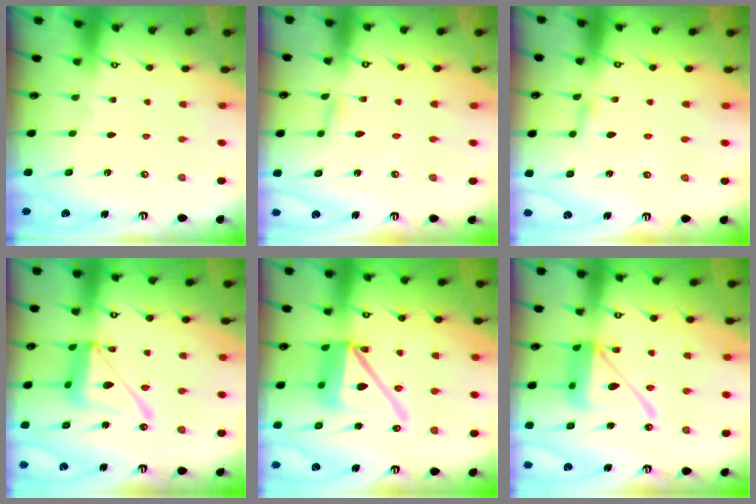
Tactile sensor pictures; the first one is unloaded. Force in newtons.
{"total": 2.4, "press": 2.4, "slide": 0.1}
{"total": 2.6, "press": 2.6, "slide": 0.2}
{"total": 16.4, "press": 16.3, "slide": 1.4}
{"total": 15.2, "press": 14.9, "slide": 2.7}
{"total": 16.0, "press": 15.9, "slide": 1.8}